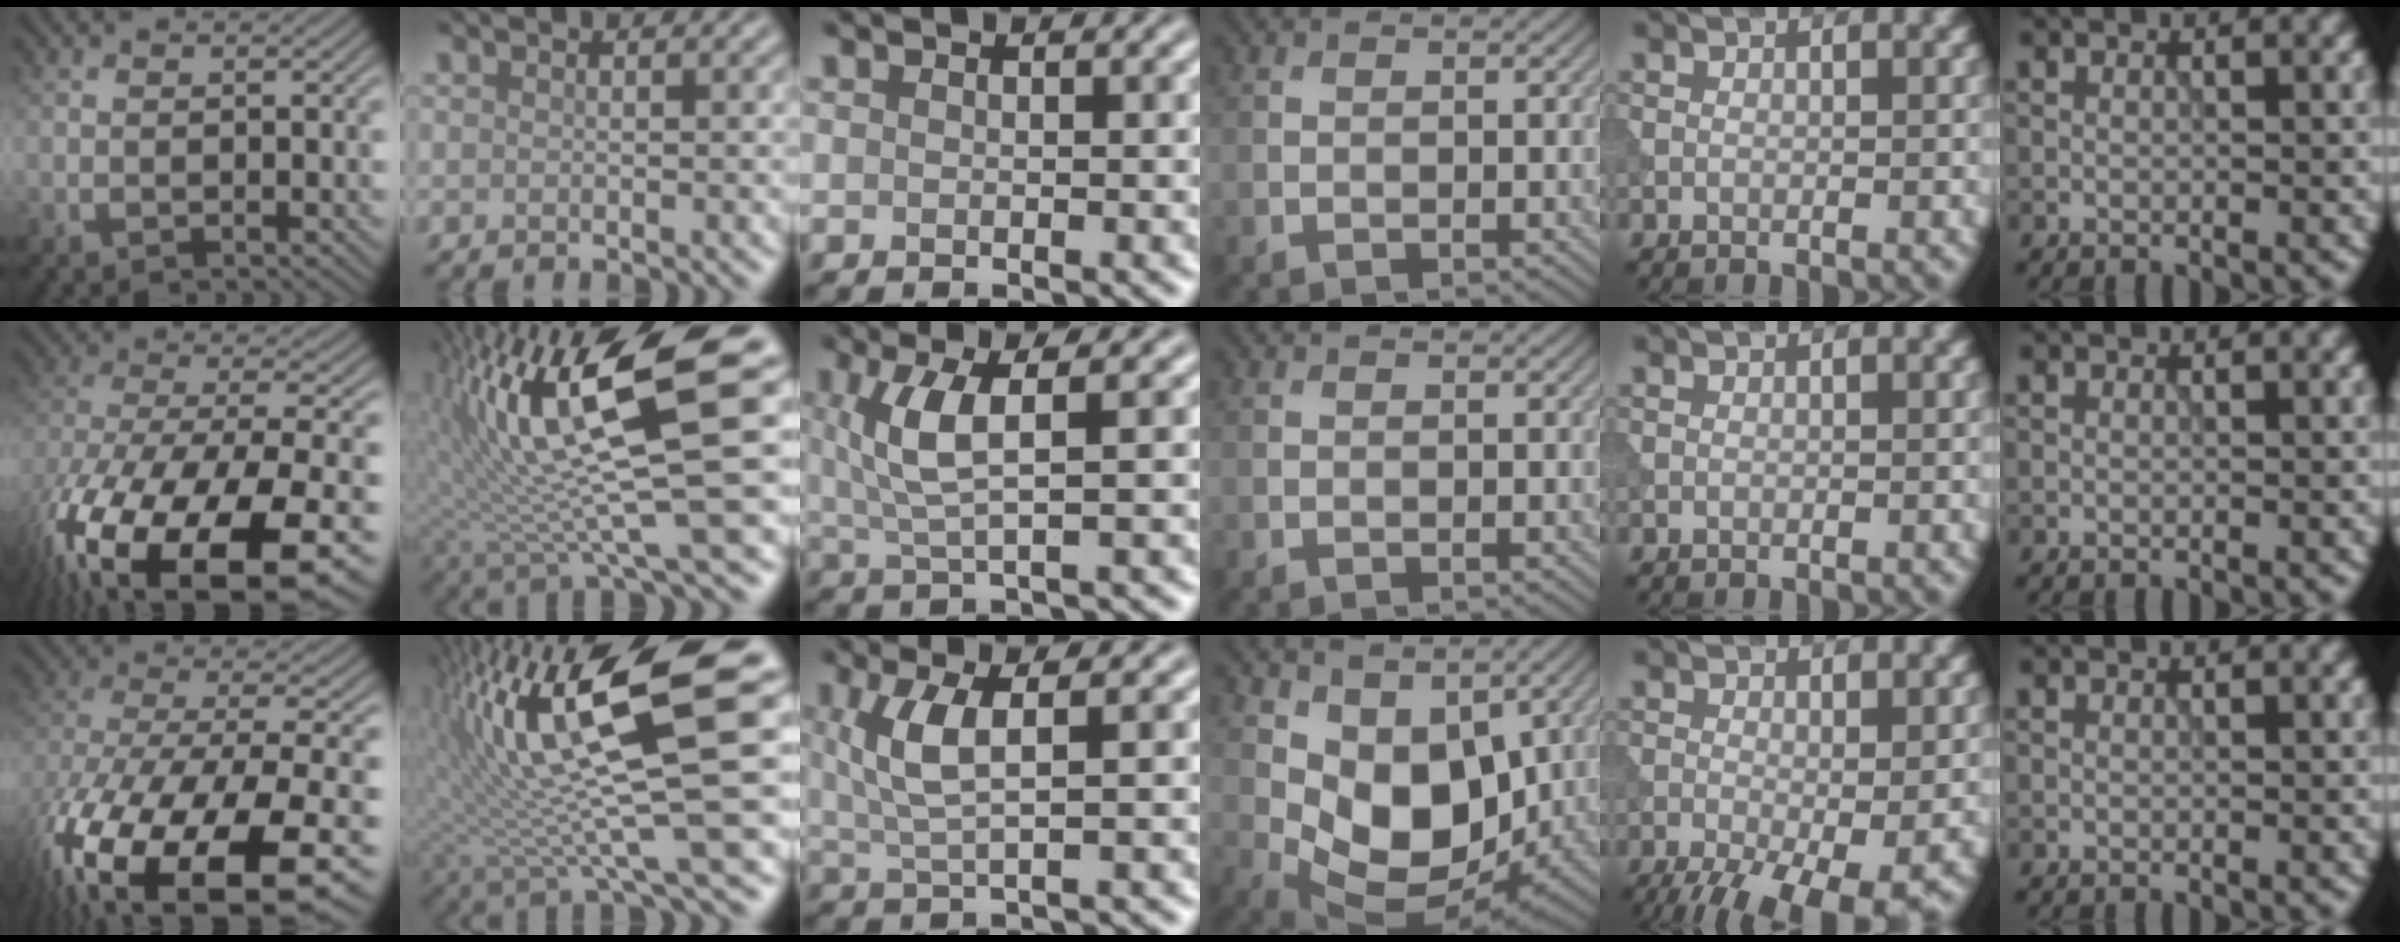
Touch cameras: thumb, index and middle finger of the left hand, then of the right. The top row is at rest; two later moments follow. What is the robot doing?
{"motion": "extract", "object": "tissue"}